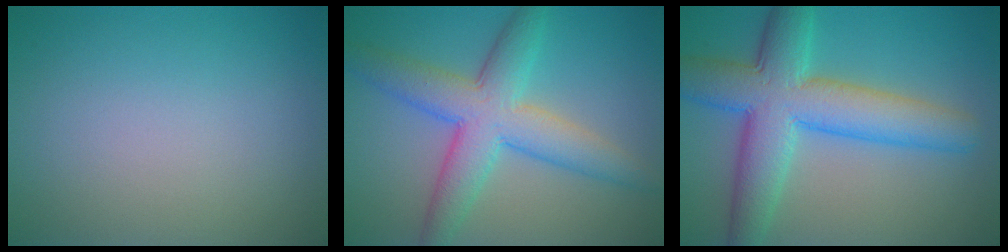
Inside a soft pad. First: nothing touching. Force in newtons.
{"total": 7.0, "press": 7.0, "slide": 0.1}
{"total": 9.0, "press": 9.0, "slide": 0.2}